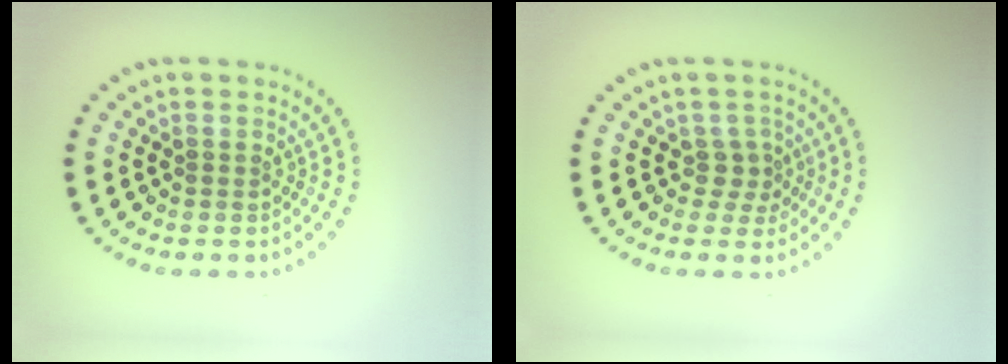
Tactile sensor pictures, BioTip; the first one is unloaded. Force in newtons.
{"total": 2.0, "press": 1.4, "slide": 1.4}